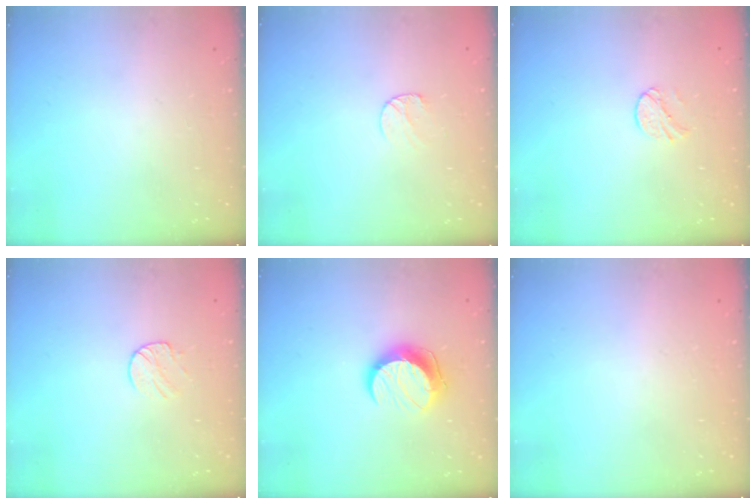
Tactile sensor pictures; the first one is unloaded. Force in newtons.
{"total": 5.0, "press": 5.0, "slide": 0.4}
{"total": 5.8, "press": 5.8, "slide": 0.6}
{"total": 6.7, "press": 6.7, "slide": 0.6}
{"total": 10.1, "press": 10.1, "slide": 0.2}
{"total": 0.5, "press": 0.5, "slide": 0.1}